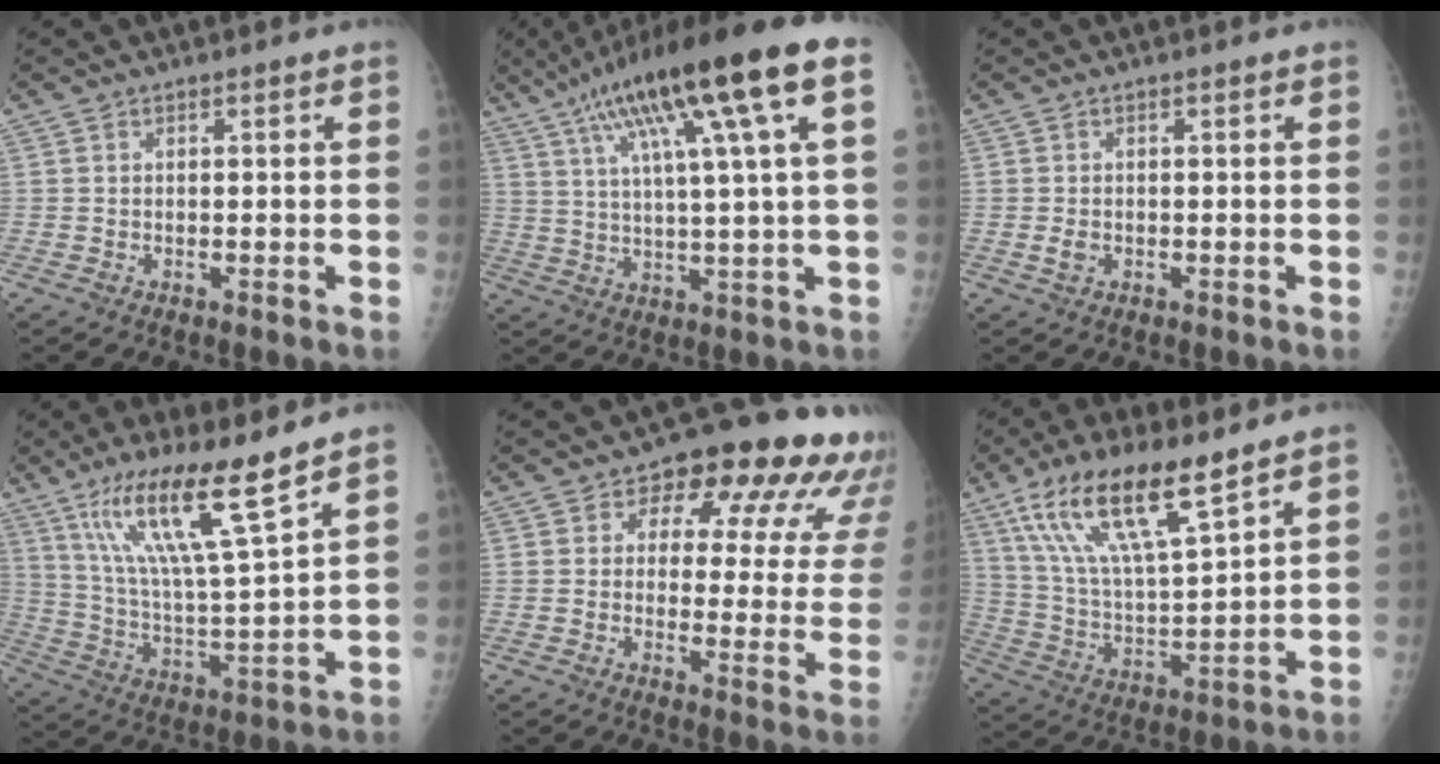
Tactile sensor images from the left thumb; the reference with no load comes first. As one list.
[{"total": 20.0, "force": [8.8, 2.1, 17.9], "torque": [-0.298, 0.011, 0.140]}, {"total": 1.6, "force": [-0.4, 1.1, 1.0], "torque": [-0.019, 0.000, -0.006]}, {"total": 17.1, "force": [11.0, 1.7, 13.0], "torque": [-0.230, -0.059, 0.208]}, {"total": 17.8, "force": [10.9, 8.6, 11.1], "torque": [-0.084, -0.040, 0.114]}, {"total": 18.3, "force": [11.3, 4.7, 13.6], "torque": [-0.244, -0.041, 0.219]}]